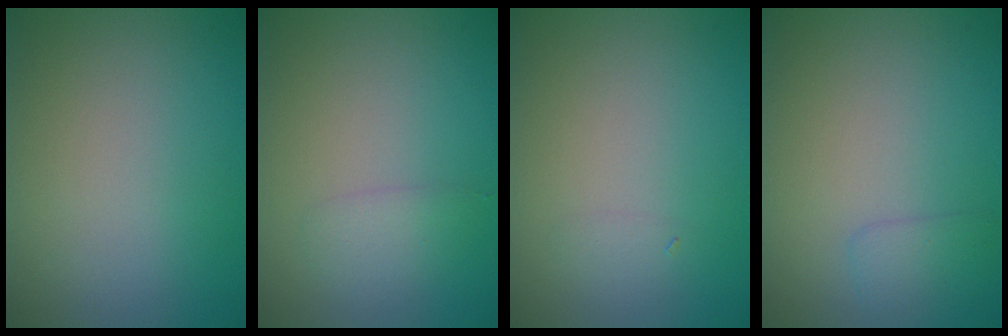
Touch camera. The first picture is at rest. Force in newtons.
{"total": 1.4, "press": 1.4, "slide": 0.1}
{"total": 0.6, "press": 0.6, "slide": 0.0}
{"total": 1.6, "press": 1.6, "slide": 0.1}